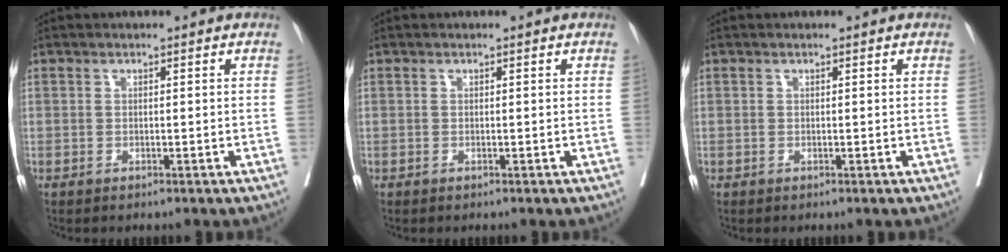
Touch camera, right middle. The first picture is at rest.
{"total": 0.0}
{"total": 0.0}